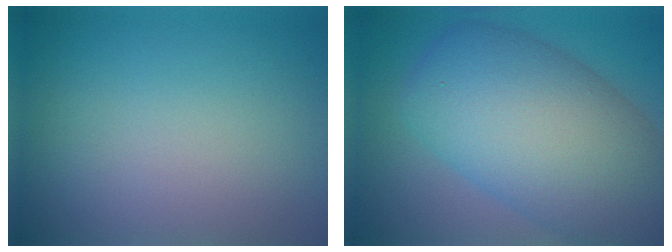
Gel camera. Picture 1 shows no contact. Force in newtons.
{"total": 12.2, "press": 12.2, "slide": 0.2}